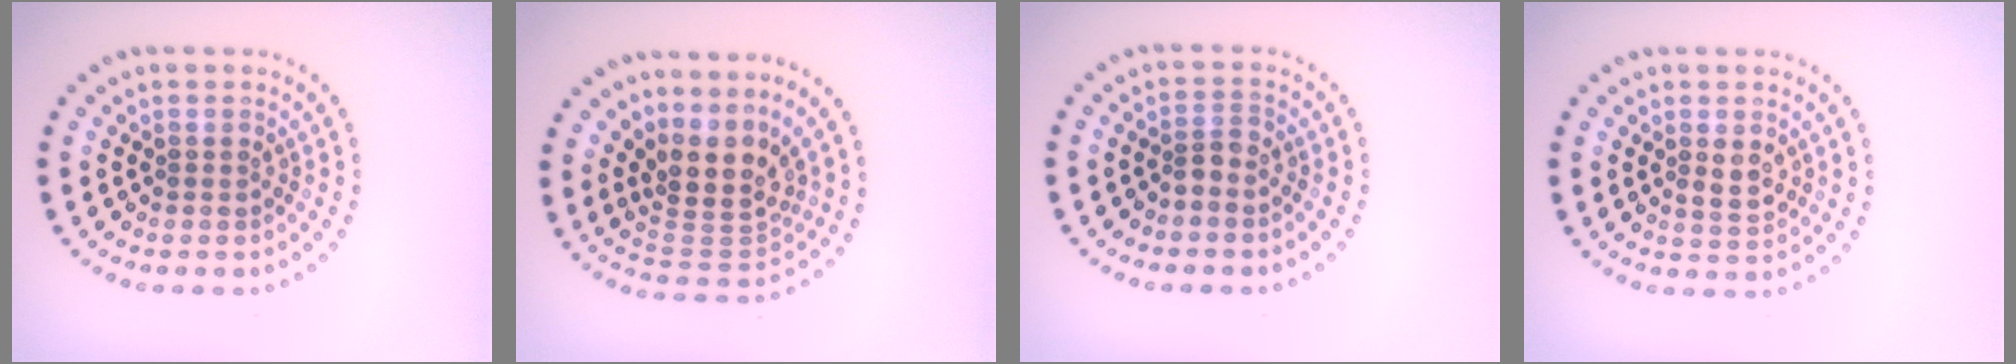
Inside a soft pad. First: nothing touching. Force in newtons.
{"total": 4.1, "press": 3.1, "slide": 2.7}
{"total": 1.5, "press": 1.1, "slide": 1.0}
{"total": 1.9, "press": 1.8, "slide": 0.5}